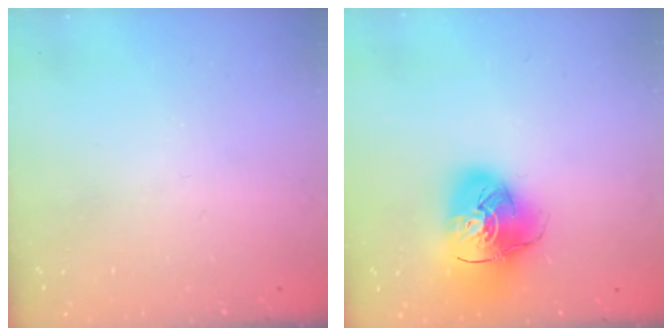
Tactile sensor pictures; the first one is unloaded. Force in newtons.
{"total": 14.9, "press": 14.7, "slide": 2.1}